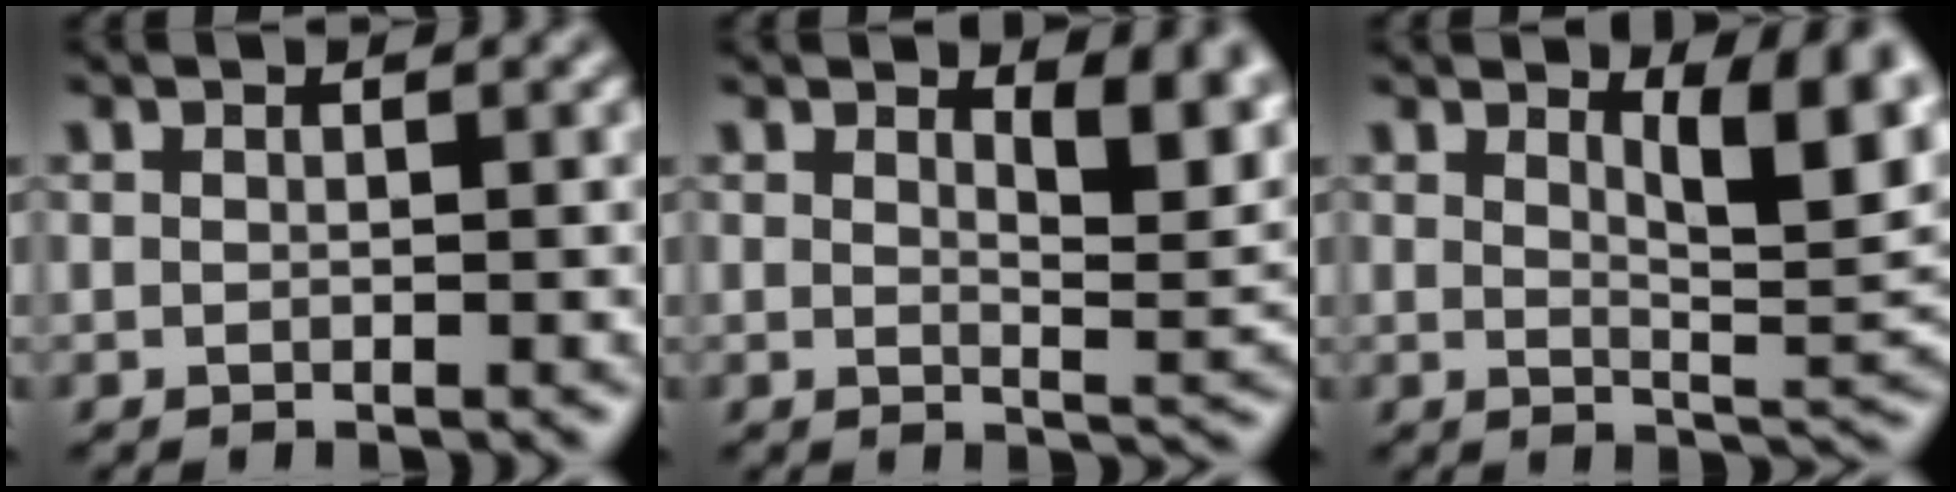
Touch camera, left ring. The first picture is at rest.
{"total": 4.5, "force": [2.5, 1.5, 3.5], "torque": [-0.043, -0.007, 0.036]}
{"total": 5.9, "force": [2.8, 1.7, 4.9], "torque": [-0.060, -0.006, 0.043]}